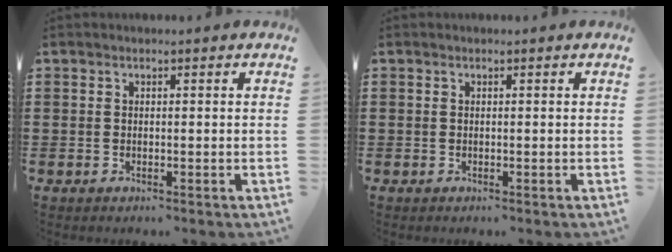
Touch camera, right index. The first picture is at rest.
{"total": 0.0}